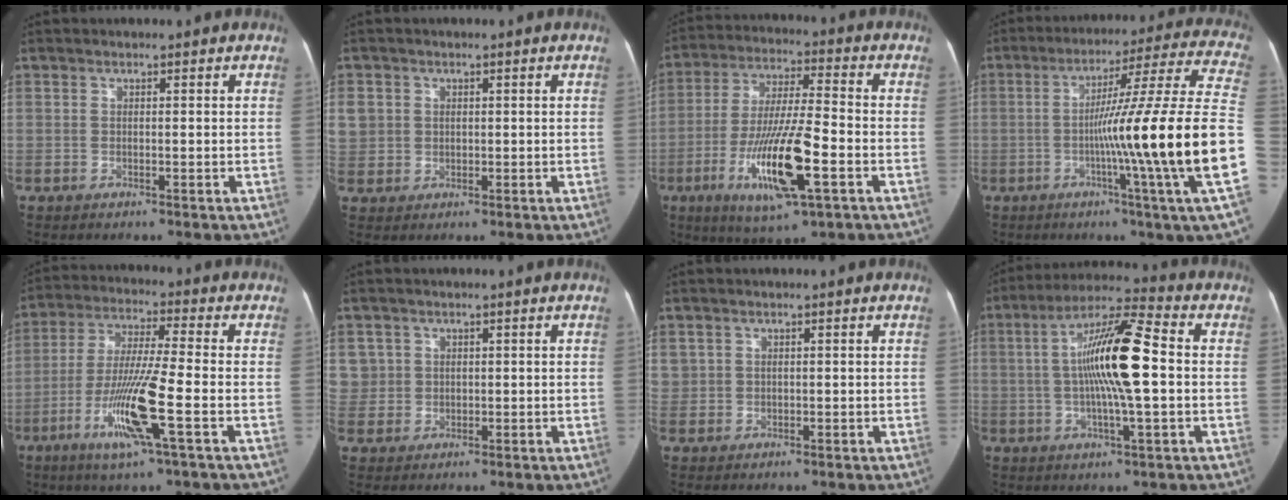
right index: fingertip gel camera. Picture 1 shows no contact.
{"total": 6.7, "force": [1.7, 6.2, 1.8], "torque": [-0.059, 0.014, 0.044]}
{"total": 15.5, "force": [-5.3, 1.8, 14.5], "torque": [-0.279, -0.022, -0.092]}
{"total": 22.9, "force": [-4.9, -3.0, 22.1], "torque": [-0.282, -0.006, -0.097]}
{"total": 12.2, "force": [-4.3, -0.5, 11.4], "torque": [-0.225, -0.019, -0.087]}
{"total": 4.9, "force": [1.8, 4.6, 0.0], "torque": [0.011, 0.009, 0.041]}
{"total": 2.1, "force": [0.9, 1.9, 0.2], "torque": [0.007, 0.009, 0.017]}
{"total": 13.8, "force": [0.2, 1.3, 13.7], "torque": [-0.252, 0.016, -0.003]}